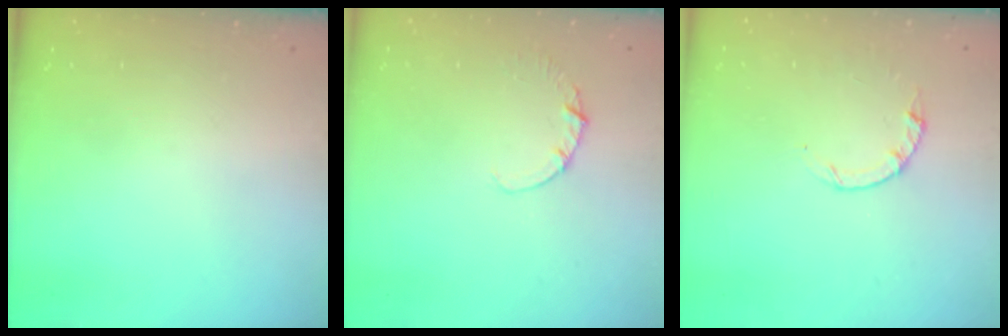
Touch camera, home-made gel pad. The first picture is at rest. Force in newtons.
{"total": 1.1, "press": 1.1, "slide": 0.1}
{"total": 2.2, "press": 2.1, "slide": 0.4}